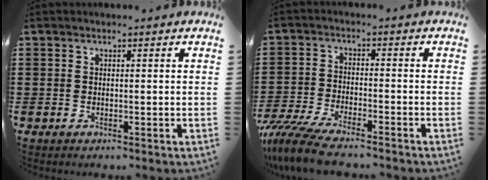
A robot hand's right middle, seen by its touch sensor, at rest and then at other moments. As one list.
[{"total": 6.9, "force": [-6.2, 0.6, 3.1], "torque": [-0.085, -0.010, -0.127]}]